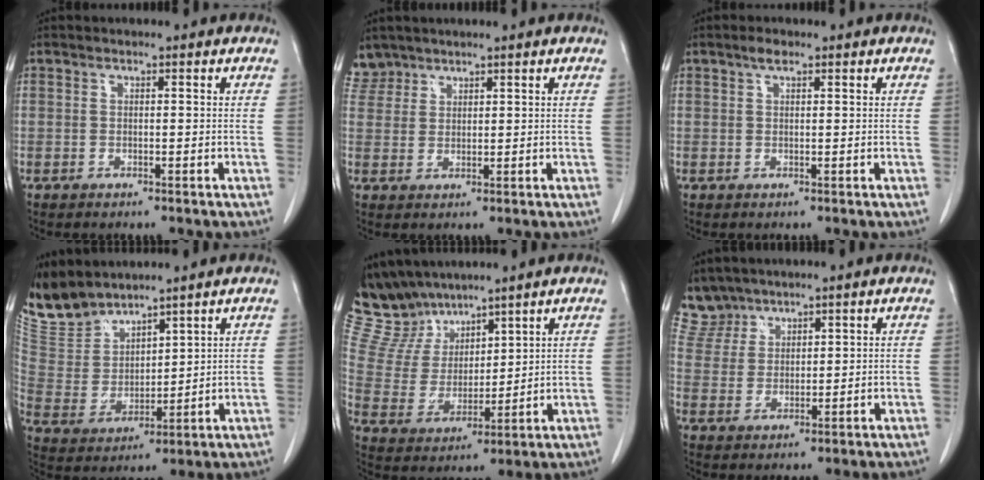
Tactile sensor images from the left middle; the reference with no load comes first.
{"total": 3.1, "force": [2.7, 1.3, -0.6], "torque": [0.016, 0.008, 0.057]}
{"total": 1.5, "force": [1.0, 0.5, 1.0], "torque": [-0.020, 0.006, 0.018]}
{"total": 9.6, "force": [9.2, 2.3, 1.3], "torque": [-0.046, 0.007, 0.207]}
{"total": 10.6, "force": [9.8, 3.8, 1.9], "torque": [-0.059, 0.017, 0.203]}
{"total": 5.1, "force": [4.7, 1.8, -0.7], "torque": [0.012, 0.004, 0.106]}